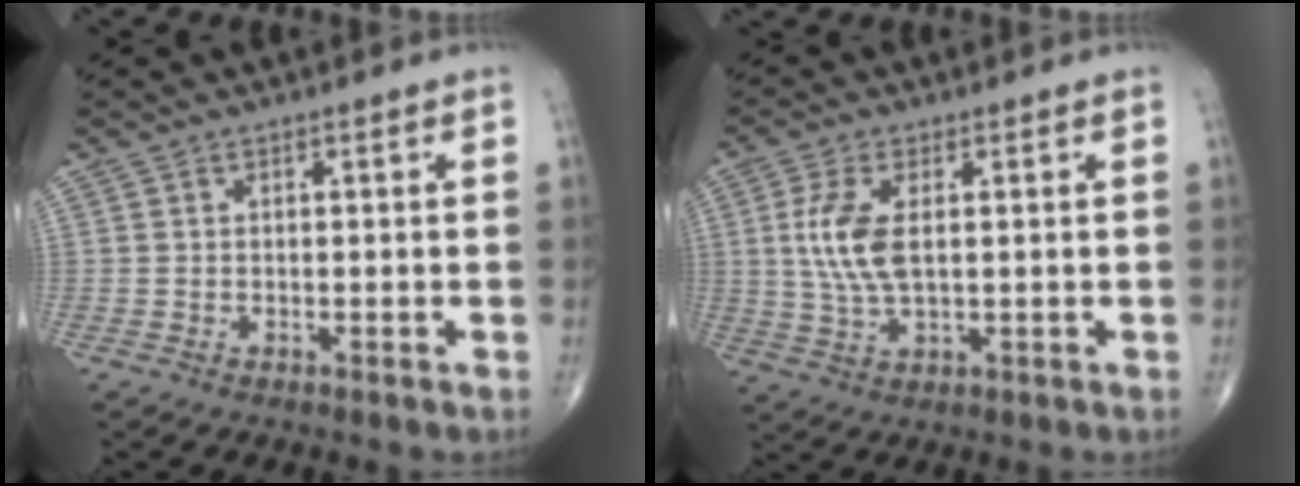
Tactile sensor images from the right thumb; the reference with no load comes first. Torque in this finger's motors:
{"motor_torque": [-0.07, 0.36, 0.89, 0.16, 0.06]}